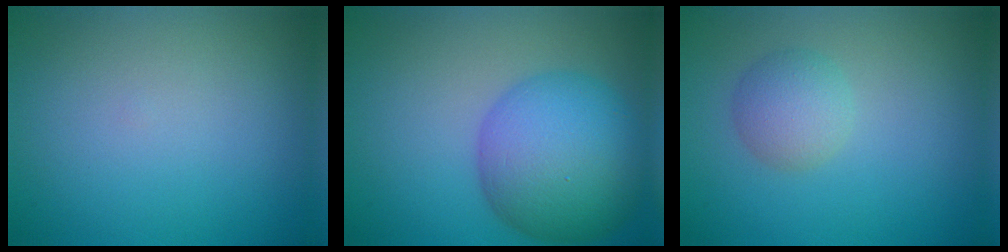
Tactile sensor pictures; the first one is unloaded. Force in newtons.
{"total": 9.6, "press": 9.6, "slide": 0.3}
{"total": 2.7, "press": 2.7, "slide": 0.1}